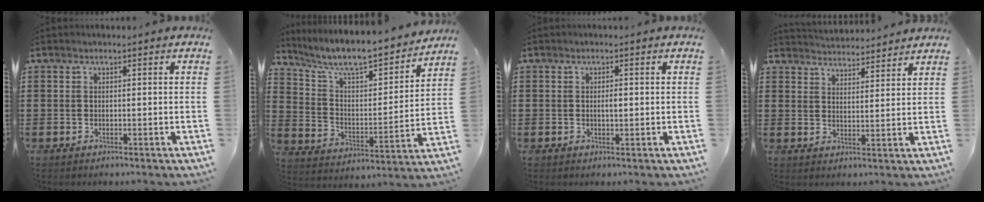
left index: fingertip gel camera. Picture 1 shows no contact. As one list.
[{"total": 8.3, "force": [7.4, 1.2, 3.6], "torque": [-0.095, -0.056, 0.121]}, {"total": 1.3, "force": [0.1, 0.4, 1.2], "torque": [-0.024, 0.002, 0.000]}, {"total": 3.5, "force": [3.5, -0.1, -0.2], "torque": [-0.007, -0.019, 0.062]}]